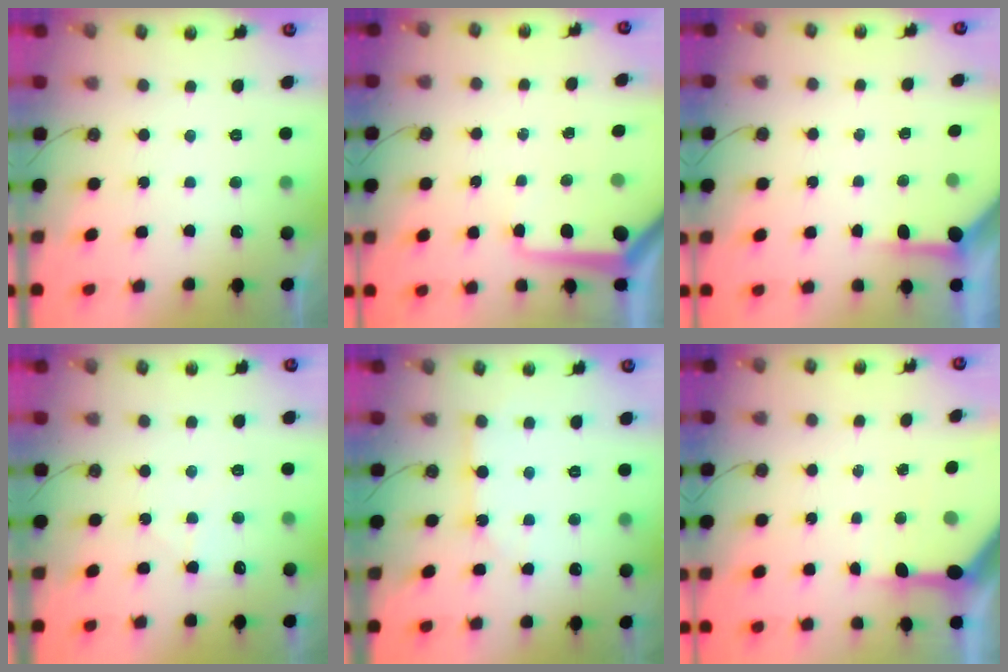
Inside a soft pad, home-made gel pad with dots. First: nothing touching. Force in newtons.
{"total": 8.3, "press": 8.3, "slide": 0.7}
{"total": 3.9, "press": 3.9, "slide": 0.4}
{"total": 6.6, "press": 6.6, "slide": 0.8}
{"total": 5.0, "press": 5.0, "slide": 0.3}
{"total": 8.6, "press": 8.5, "slide": 1.0}